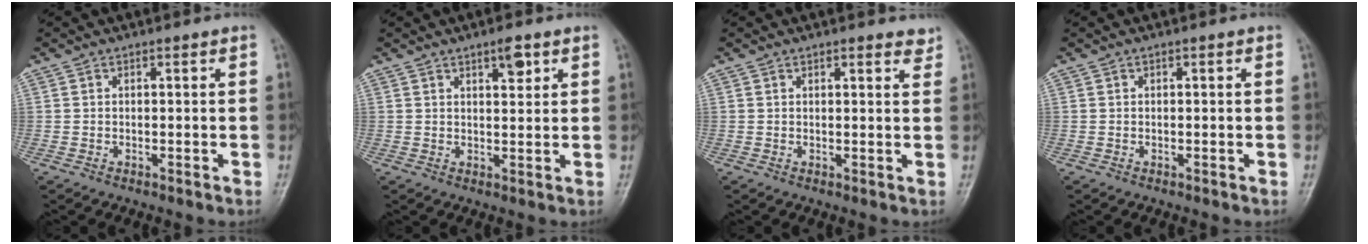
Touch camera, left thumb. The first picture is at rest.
{"total": 3.5, "force": [2.1, 1.2, 2.6], "torque": [-0.030, -0.011, 0.032]}
{"total": 2.9, "force": [2.3, 1.1, 1.4], "torque": [0.002, -0.007, 0.025]}
{"total": 0.0}